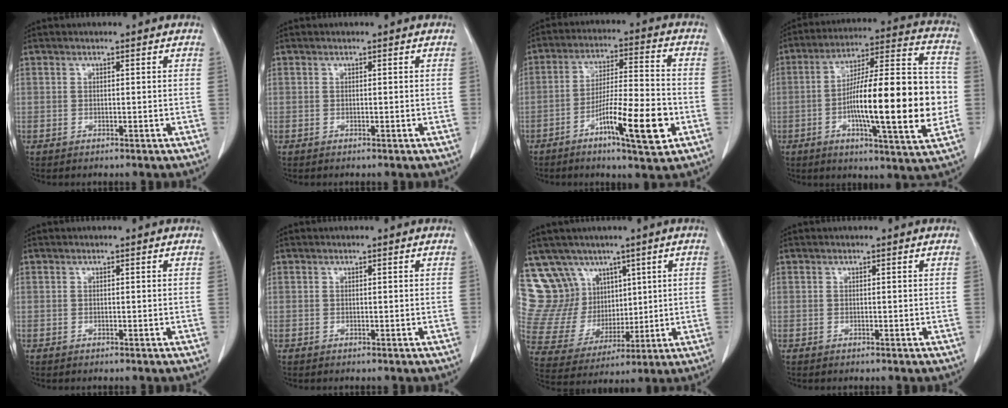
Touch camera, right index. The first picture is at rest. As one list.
[{"total": 0.0}, {"total": 12.2, "force": [-5.0, 1.3, 11.0], "torque": [-0.186, -0.004, -0.082]}, {"total": 22.1, "force": [-3.4, 2.9, 21.6], "torque": [-0.321, 0.015, -0.050]}, {"total": 0.0}, {"total": 0.0}, {"total": 13.3, "force": [8.5, 9.8, 3.0], "torque": [-0.076, 0.049, 0.186]}, {"total": 0.0}]